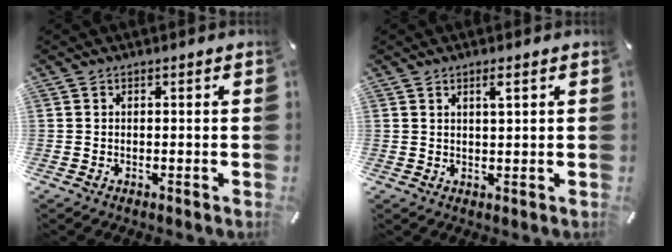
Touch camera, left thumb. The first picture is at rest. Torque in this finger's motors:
{"motor_torque": [-0.08, -0.50, 0.10, 0.28, 0.00]}